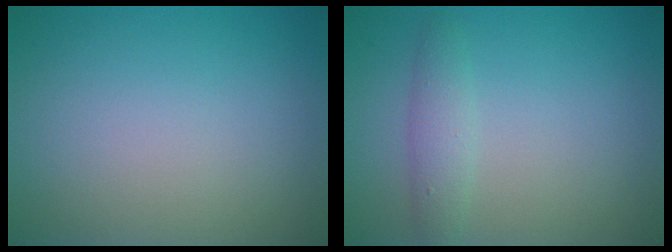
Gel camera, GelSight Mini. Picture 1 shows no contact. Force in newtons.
{"total": 1.9, "press": 1.9, "slide": 0.1}